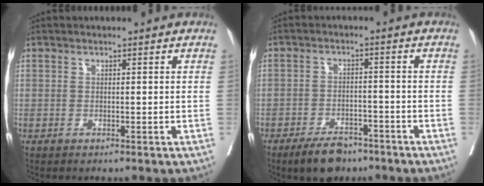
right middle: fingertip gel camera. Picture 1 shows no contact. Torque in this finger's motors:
{"motor_torque": [0.11, -0.10, 0.08, 0.03]}